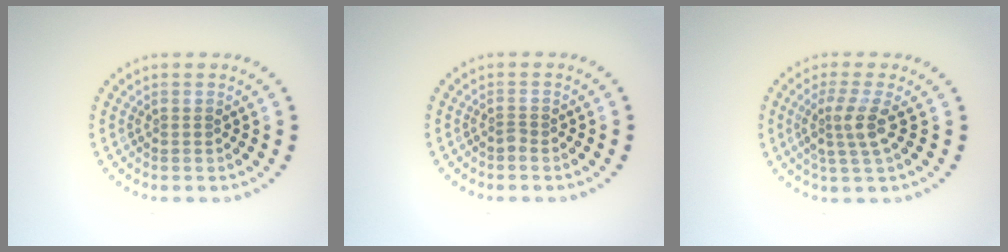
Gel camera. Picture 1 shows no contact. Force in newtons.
{"total": 0.7, "press": 0.4, "slide": 0.6}
{"total": 2.8, "press": 2.2, "slide": 1.7}